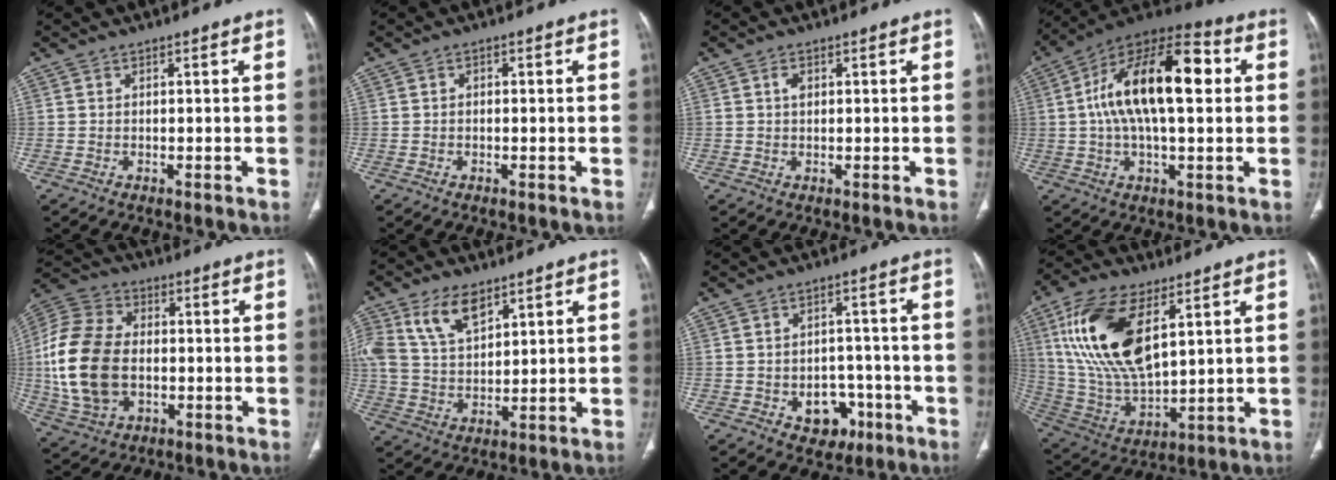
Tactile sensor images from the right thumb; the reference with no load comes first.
{"total": 0.7, "force": [0.0, 0.6, 0.5], "torque": [-0.005, 0.002, -0.004]}
{"total": 1.5, "force": [0.4, 1.0, 1.1], "torque": [-0.016, 0.002, 0.007]}
{"total": 21.2, "force": [3.1, 9.3, 18.7], "torque": [-0.308, 0.032, 0.040]}
{"total": 18.7, "force": [-1.1, 12.6, 13.7], "torque": [-0.281, 0.013, -0.015]}
{"total": 11.2, "force": [6.1, 6.2, 7.1], "torque": [-0.130, -0.015, 0.127]}
{"total": 7.4, "force": [-3.0, 5.6, 3.7], "torque": [-0.014, 0.029, -0.033]}
{"total": 20.3, "force": [7.4, 9.7, 16.3], "torque": [-0.319, -0.024, 0.146]}